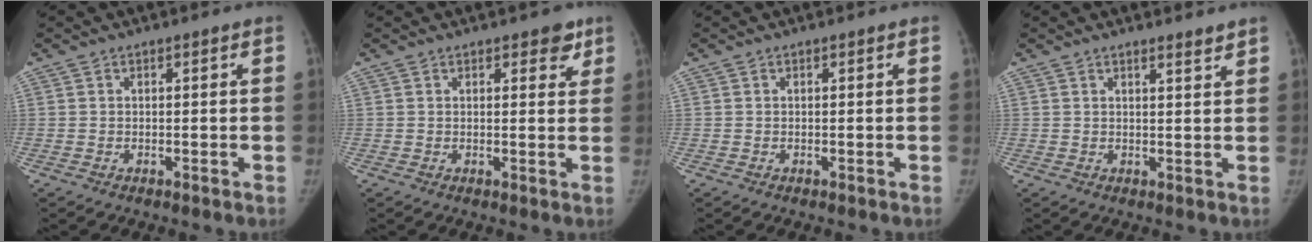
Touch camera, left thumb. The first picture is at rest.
{"total": 3.1, "force": [2.0, 1.8, 1.7], "torque": [0.006, -0.007, 0.020]}
{"total": 0.0}
{"total": 1.9, "force": [1.7, 0.1, 0.9], "torque": [-0.007, -0.015, 0.025]}